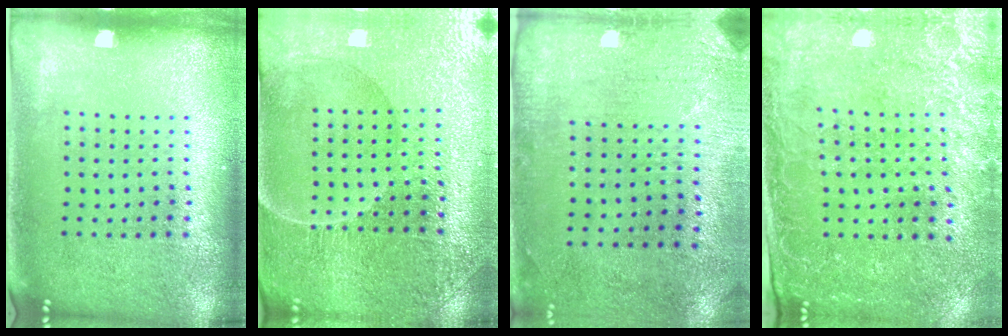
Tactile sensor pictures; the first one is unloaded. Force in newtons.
{"total": 3.5, "press": 3.5, "slide": 0.2}
{"total": 2.9, "press": 2.4, "slide": 1.7}
{"total": 3.0, "press": 2.8, "slide": 1.1}